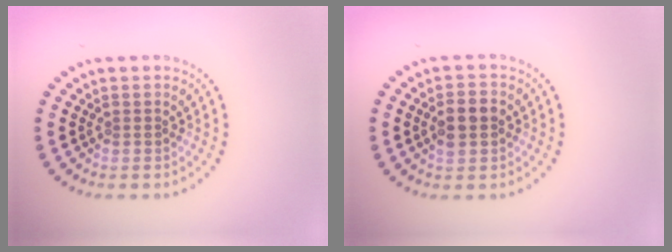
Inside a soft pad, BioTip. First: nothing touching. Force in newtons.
{"total": 3.0, "press": 3.0, "slide": 0.2}